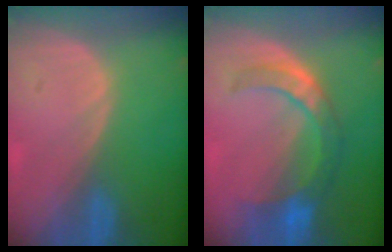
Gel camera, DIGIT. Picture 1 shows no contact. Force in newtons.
{"total": 7.2, "press": 7.0, "slide": 1.6}